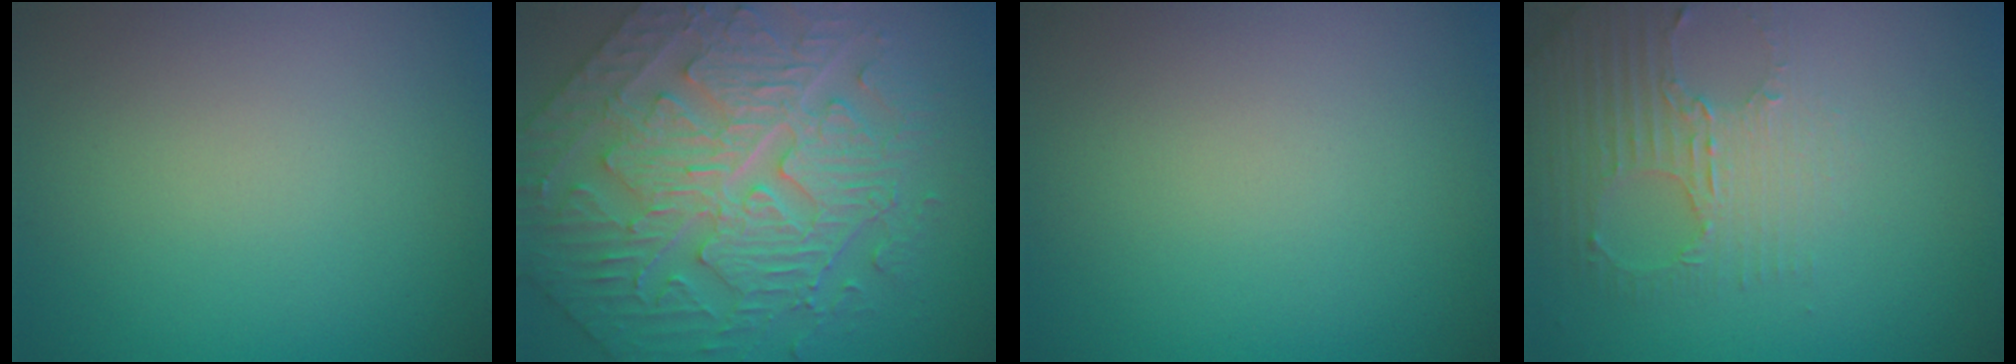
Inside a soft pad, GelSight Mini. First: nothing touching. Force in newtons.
{"total": 7.2, "press": 6.2, "slide": 3.7}
{"total": 0.0}
{"total": 2.8, "press": 2.5, "slide": 1.3}